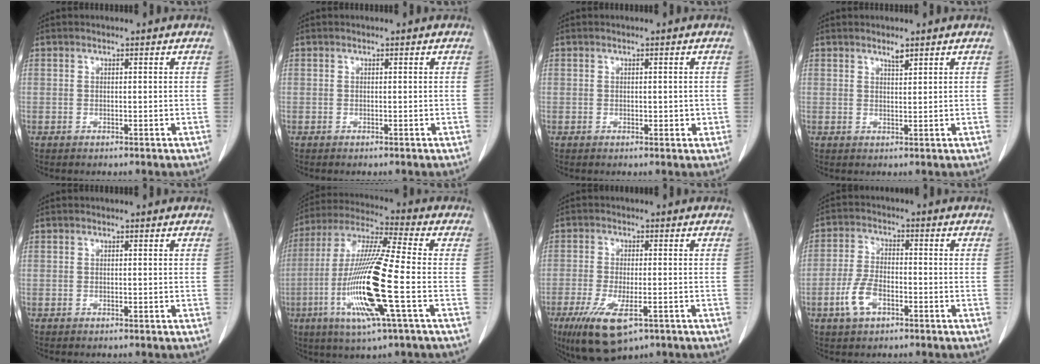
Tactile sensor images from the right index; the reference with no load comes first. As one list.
[{"total": 0.0}, {"total": 1.7, "force": [-0.1, 1.1, 1.3], "torque": [-0.015, 0.002, 0.002]}, {"total": 1.3, "force": [1.1, 0.2, 0.7], "torque": [-0.017, -0.005, 0.021]}, {"total": 0.0}, {"total": 17.1, "force": [-4.6, 0.3, 16.5], "torque": [-0.346, -0.016, -0.092]}, {"total": 9.8, "force": [-5.2, 3.1, 7.6], "torque": [-0.141, -0.024, -0.082]}, {"total": 6.0, "force": [-2.8, 2.9, 4.5], "torque": [-0.105, 0.003, -0.054]}]